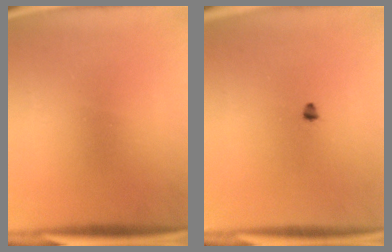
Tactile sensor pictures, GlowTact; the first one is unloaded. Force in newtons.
{"total": 1.1}